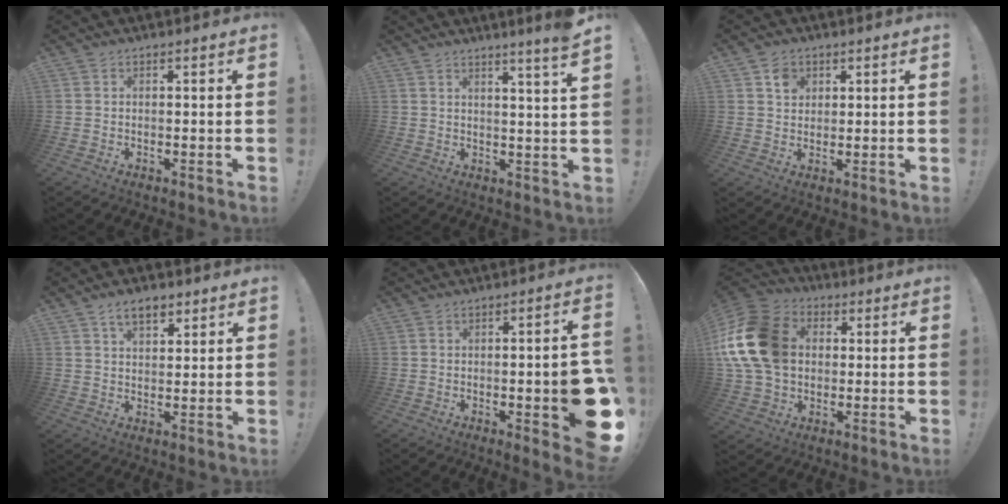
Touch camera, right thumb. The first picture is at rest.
{"total": 5.7, "force": [3.8, -1.1, 4.1], "torque": [-0.056, -0.035, 0.057]}
{"total": 4.5, "force": [2.3, 3.7, 1.2], "torque": [-0.012, -0.006, 0.039]}
{"total": 6.3, "force": [3.7, 3.6, 3.7], "torque": [-0.059, -0.006, 0.067]}
{"total": 10.8, "force": [-2.8, 2.7, 10.1], "torque": [-0.117, -0.001, -0.039]}
{"total": 21.2, "force": [2.9, 16.0, 13.6], "torque": [-0.251, 0.006, 0.060]}